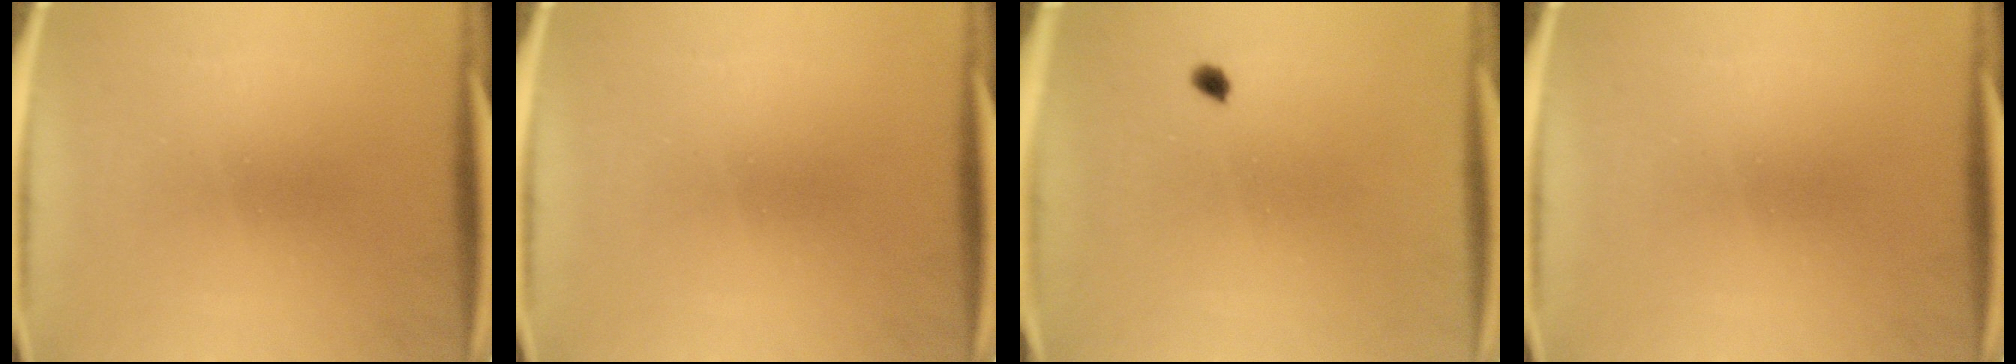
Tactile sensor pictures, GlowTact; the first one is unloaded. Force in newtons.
{"total": 0.0}
{"total": 1.1}
{"total": 0.0}